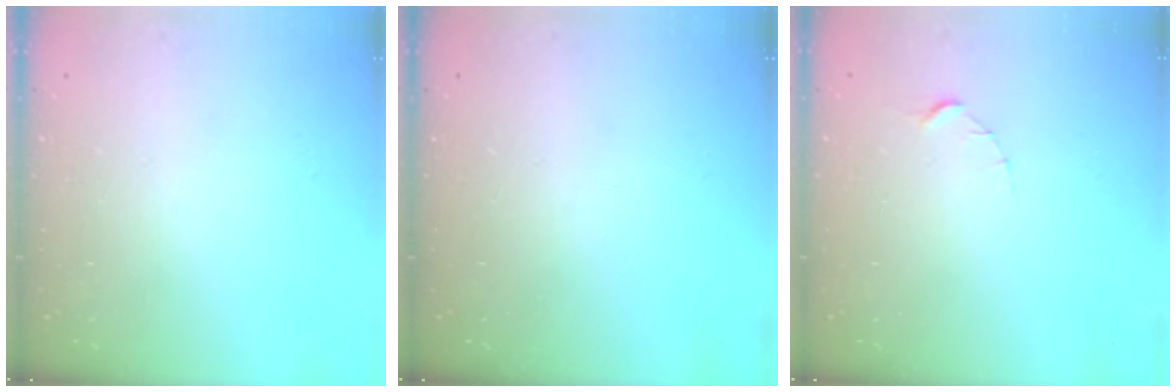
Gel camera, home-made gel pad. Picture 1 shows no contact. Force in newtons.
{"total": 0.0}
{"total": 1.5, "press": 1.5, "slide": 0.2}